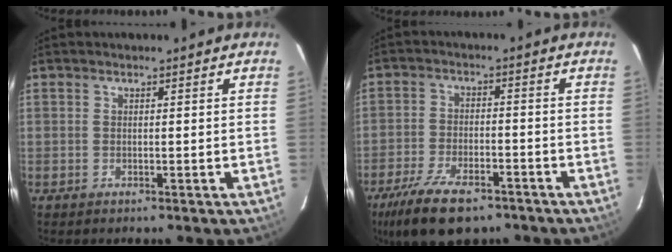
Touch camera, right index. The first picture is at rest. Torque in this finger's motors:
{"motor_torque": [1.21, -0.93, 0.49, 0.11]}